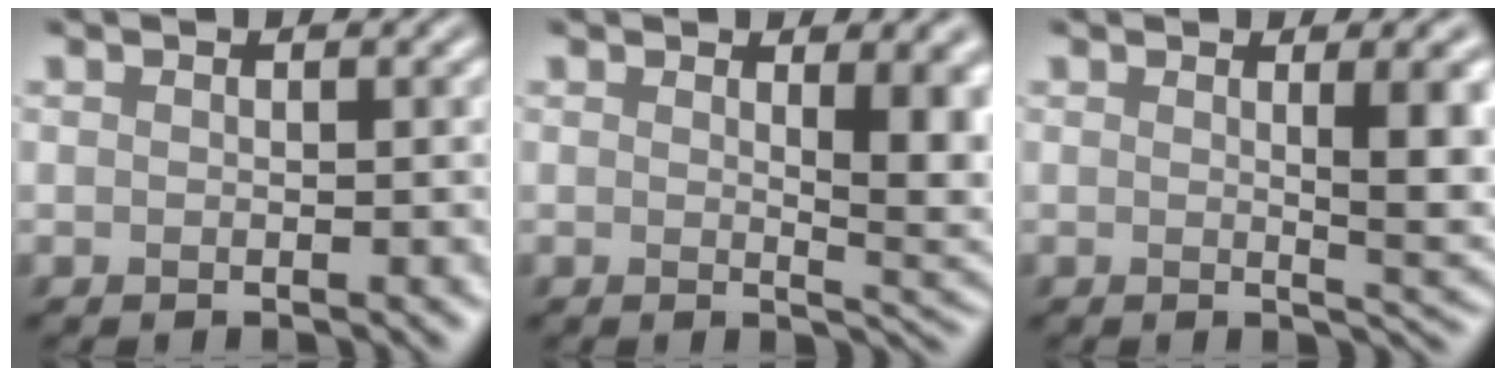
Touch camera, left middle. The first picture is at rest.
{"total": 5.6, "force": [1.3, 1.7, 5.2], "torque": [-0.054, -0.008, 0.024]}
{"total": 5.4, "force": [0.8, 1.3, 5.2], "torque": [-0.057, -0.001, 0.013]}